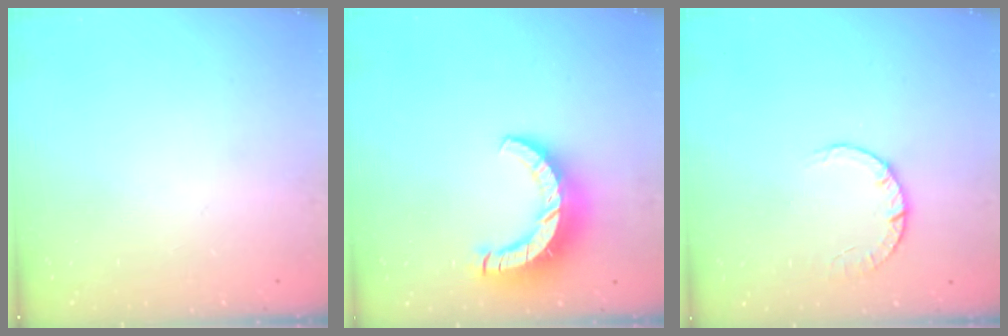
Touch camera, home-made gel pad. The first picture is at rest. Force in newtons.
{"total": 11.4, "press": 11.3, "slide": 1.1}
{"total": 2.8, "press": 2.8, "slide": 0.4}